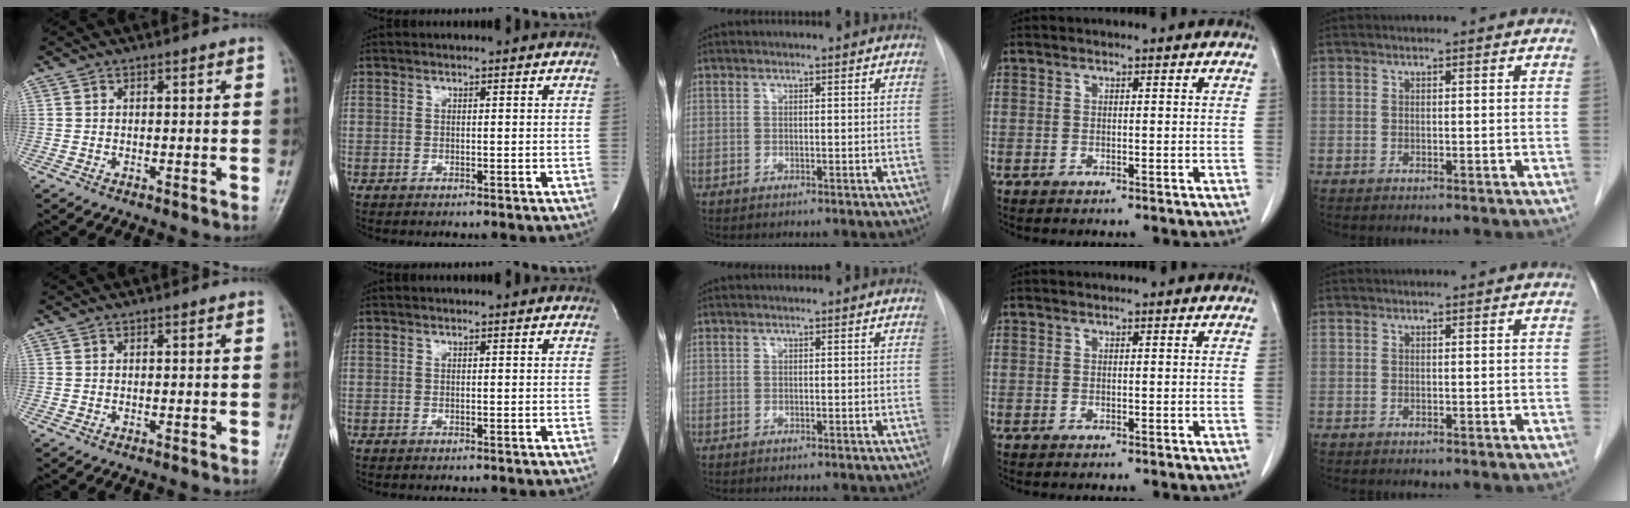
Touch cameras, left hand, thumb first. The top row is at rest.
{}